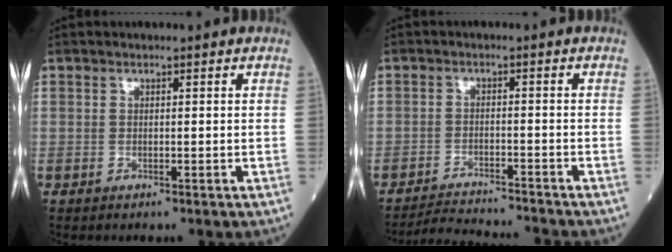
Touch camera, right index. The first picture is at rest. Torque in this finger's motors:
{"motor_torque": [-1.00, -0.91, -0.17, -0.06]}